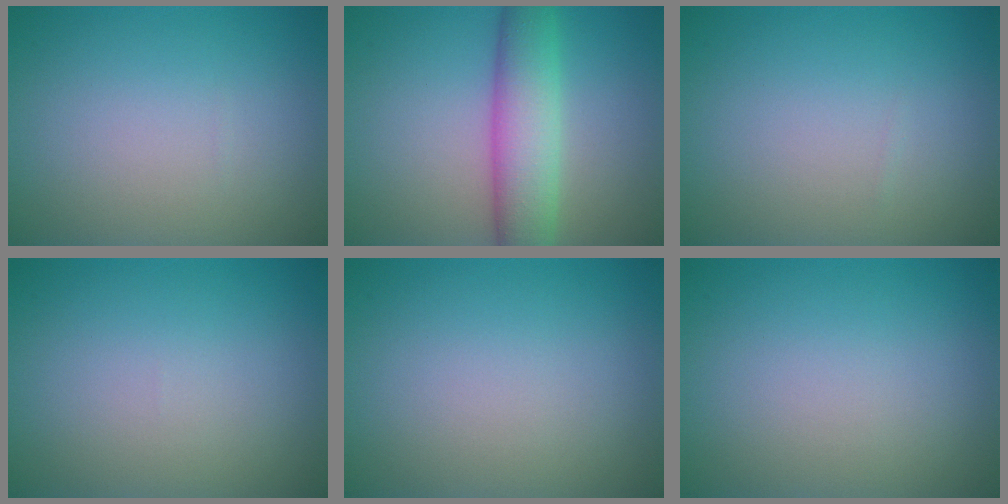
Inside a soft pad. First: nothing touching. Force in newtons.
{"total": 5.9, "press": 5.9, "slide": 0.1}
{"total": 0.0}
{"total": 0.0}
{"total": 0.0}
{"total": 0.0}